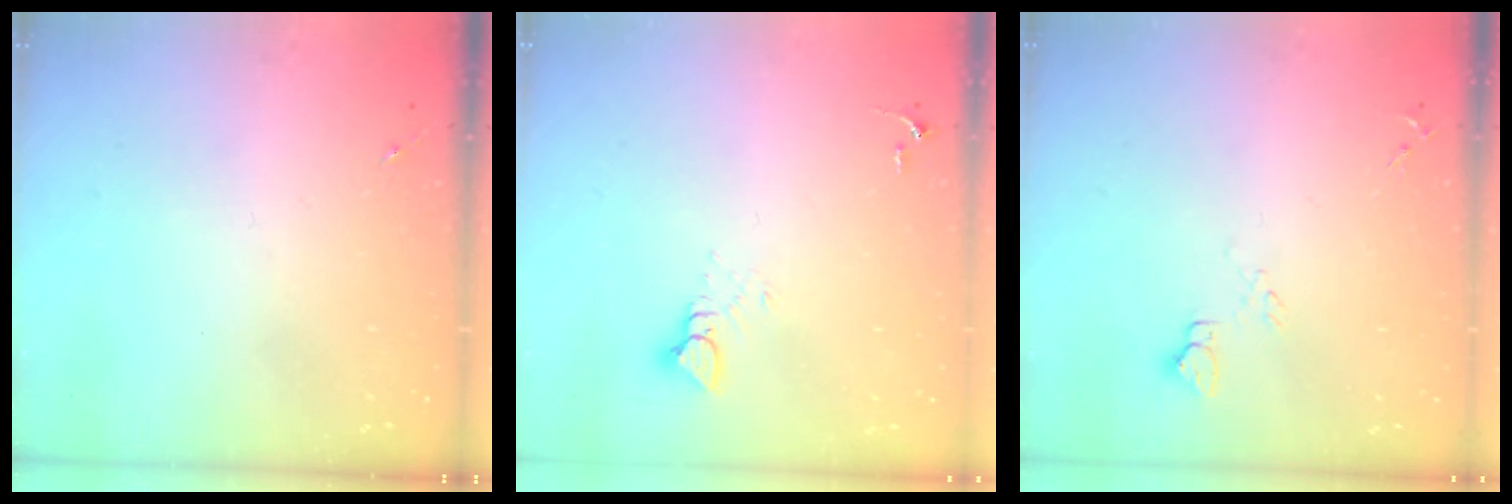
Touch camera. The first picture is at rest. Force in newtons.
{"total": 3.7, "press": 3.7, "slide": 0.1}
{"total": 4.6, "press": 4.6, "slide": 0.5}